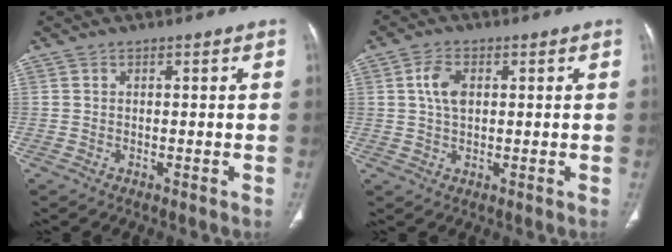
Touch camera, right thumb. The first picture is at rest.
{"total": 4.9, "force": [1.1, 3.0, 3.8], "torque": [-0.076, 0.001, 0.019]}